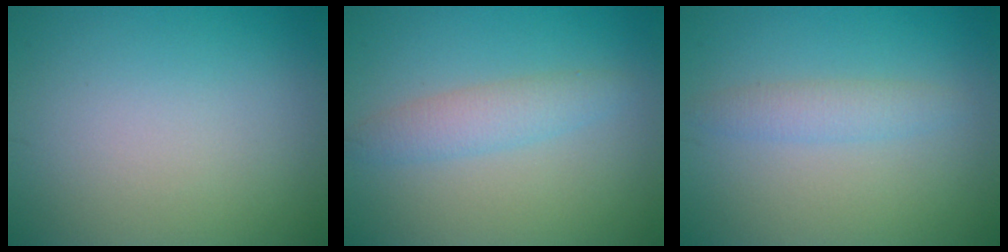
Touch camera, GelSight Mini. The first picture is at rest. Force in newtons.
{"total": 2.5, "press": 2.5, "slide": 0.1}
{"total": 1.9, "press": 1.9, "slide": 0.0}